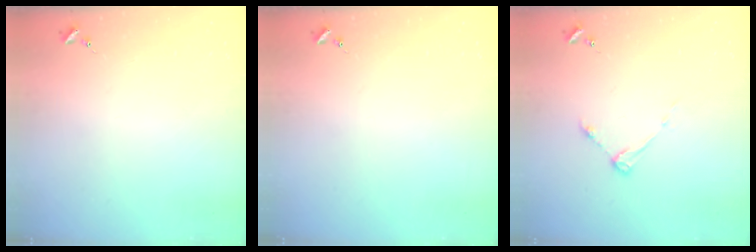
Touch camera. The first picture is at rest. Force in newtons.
{"total": 0.0}
{"total": 4.3, "press": 4.3, "slide": 0.6}